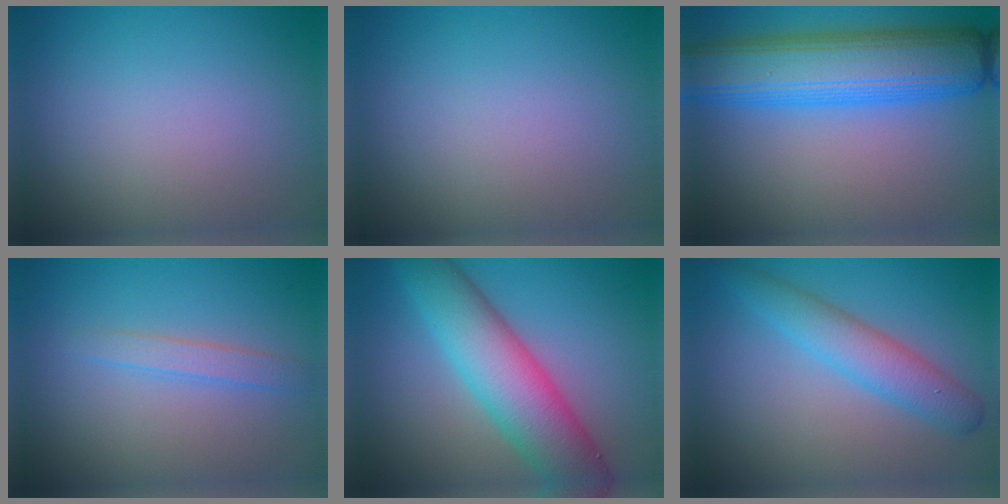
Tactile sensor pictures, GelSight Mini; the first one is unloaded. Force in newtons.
{"total": 0.0}
{"total": 9.6, "press": 9.6, "slide": 0.1}
{"total": 1.5, "press": 1.5, "slide": 0.1}
{"total": 8.5, "press": 8.5, "slide": 0.2}
{"total": 3.9, "press": 3.9, "slide": 0.1}